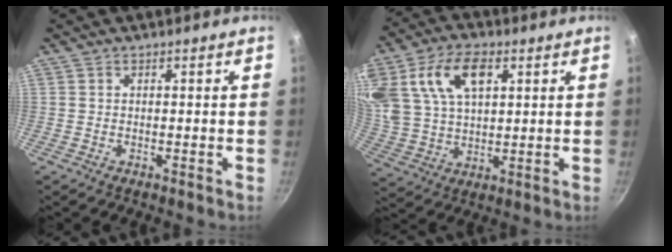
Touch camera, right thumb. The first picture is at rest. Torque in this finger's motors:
{"motor_torque": [1.65, 3.35, 0.91, -0.40, 0.24]}